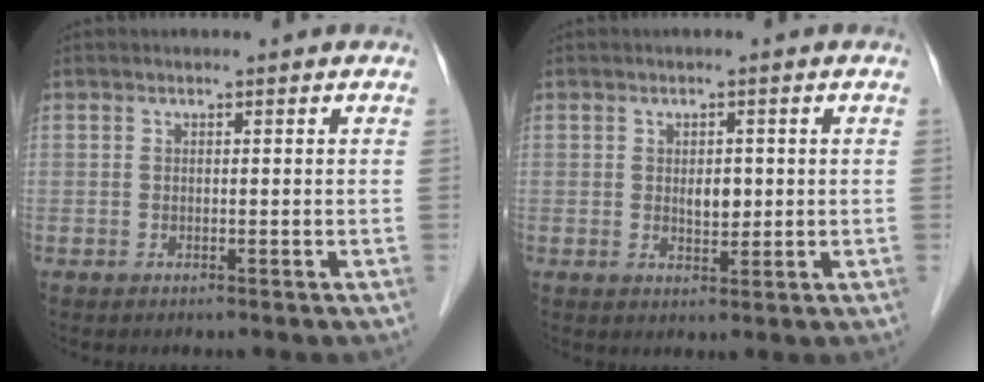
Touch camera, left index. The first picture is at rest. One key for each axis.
{"total": 2.6, "fx": 0.2, "fy": 1.5, "fz": 2.1, "tx": -0.034, "ty": -0.002, "tz": 0.007}